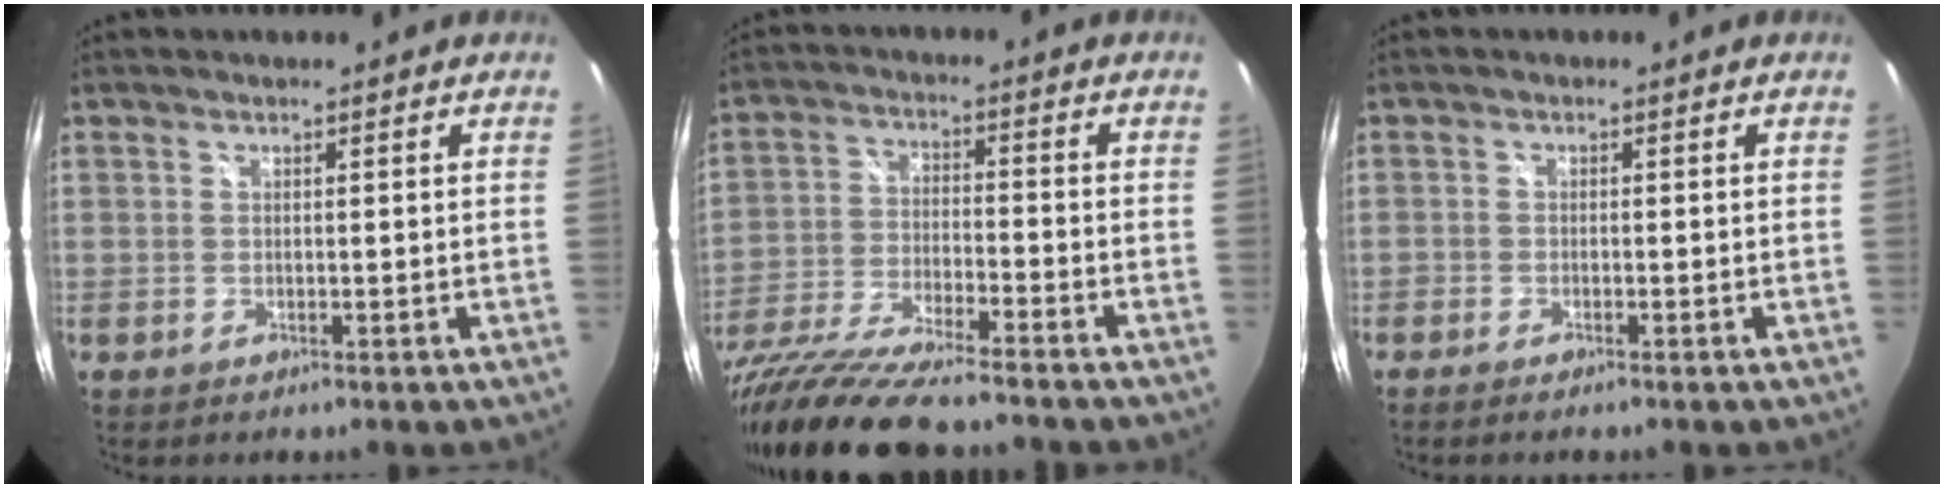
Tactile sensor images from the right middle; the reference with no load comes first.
{"total": 19.3, "force": [-16.2, 2.1, 10.3], "torque": [-0.219, -0.052, -0.293]}
{"total": 1.7, "force": [-1.6, 0.2, 0.7], "torque": [-0.023, -0.007, -0.032]}